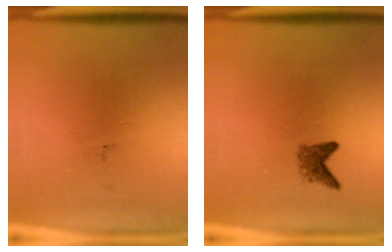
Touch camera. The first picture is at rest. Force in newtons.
{"total": 2.0}